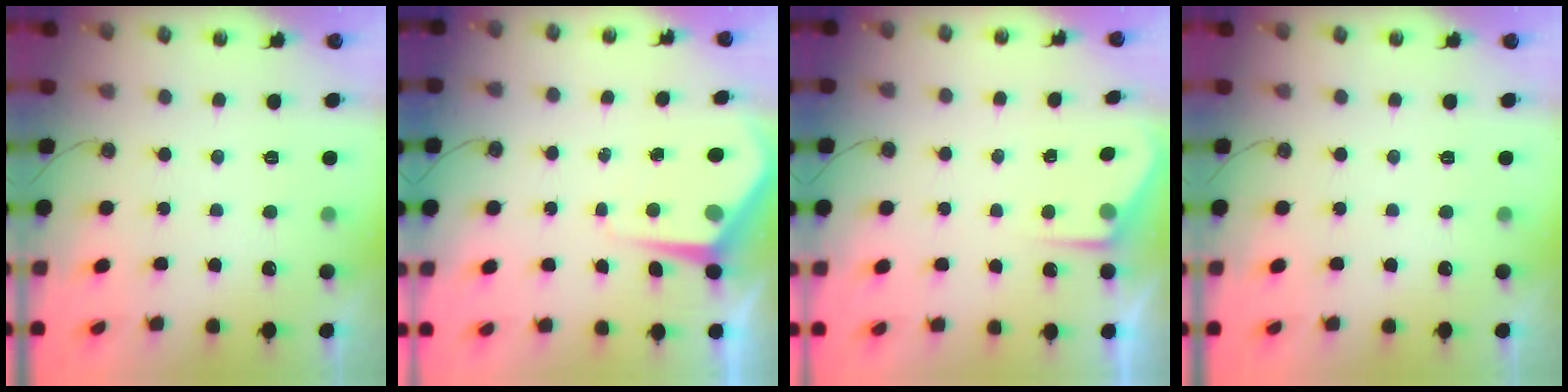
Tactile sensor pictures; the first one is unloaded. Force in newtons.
{"total": 6.8, "press": 6.8, "slide": 0.5}
{"total": 3.2, "press": 3.2, "slide": 0.5}
{"total": 0.0}